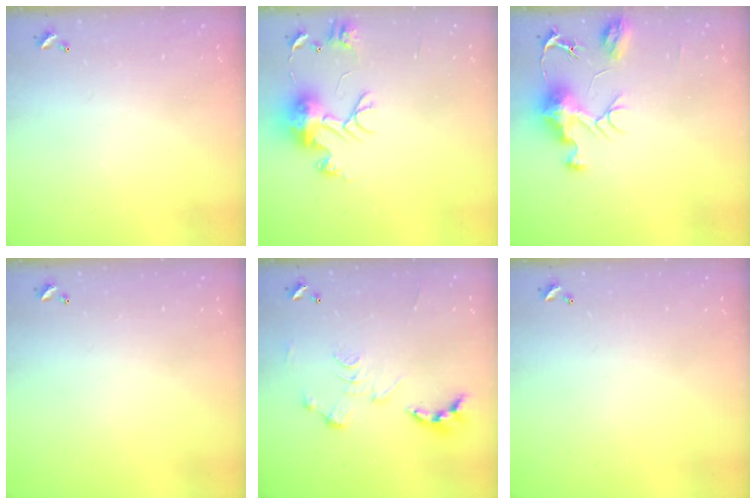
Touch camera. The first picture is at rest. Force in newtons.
{"total": 10.5, "press": 10.5, "slide": 1.0}
{"total": 9.2, "press": 9.2, "slide": 1.0}
{"total": 0.0}
{"total": 0.0}
{"total": 0.0}